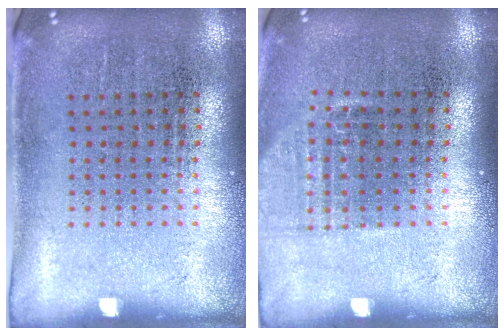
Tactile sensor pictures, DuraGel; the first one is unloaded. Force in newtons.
{"total": 0.9, "press": 0.8, "slide": 0.4}